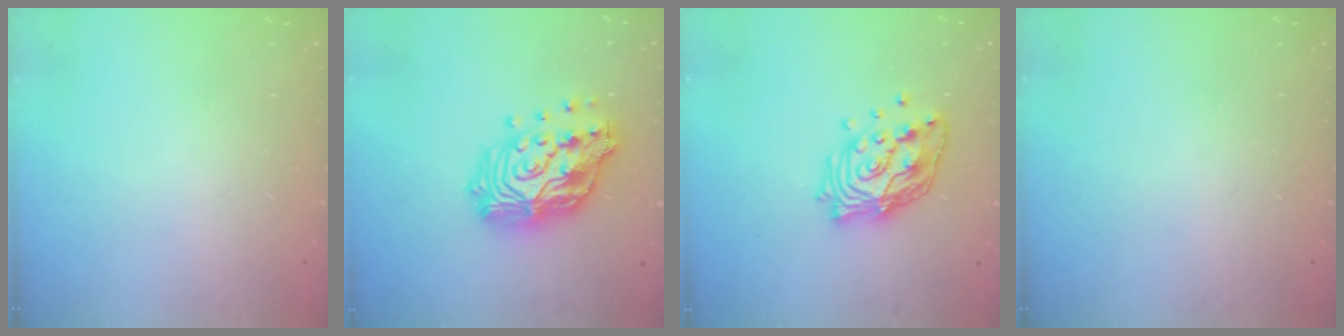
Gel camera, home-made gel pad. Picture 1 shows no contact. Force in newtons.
{"total": 20.2, "press": 20.1, "slide": 2.1}
{"total": 15.2, "press": 15.1, "slide": 1.5}
{"total": 0.0}